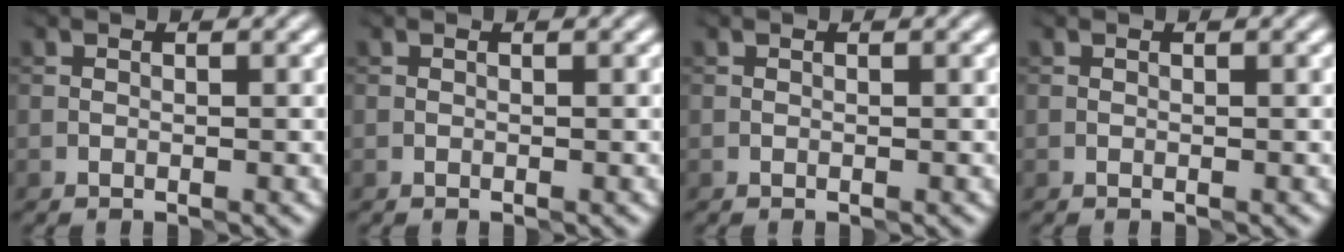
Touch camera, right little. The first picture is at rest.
{"total": 0.0}
{"total": 0.0}
{"total": 0.0}